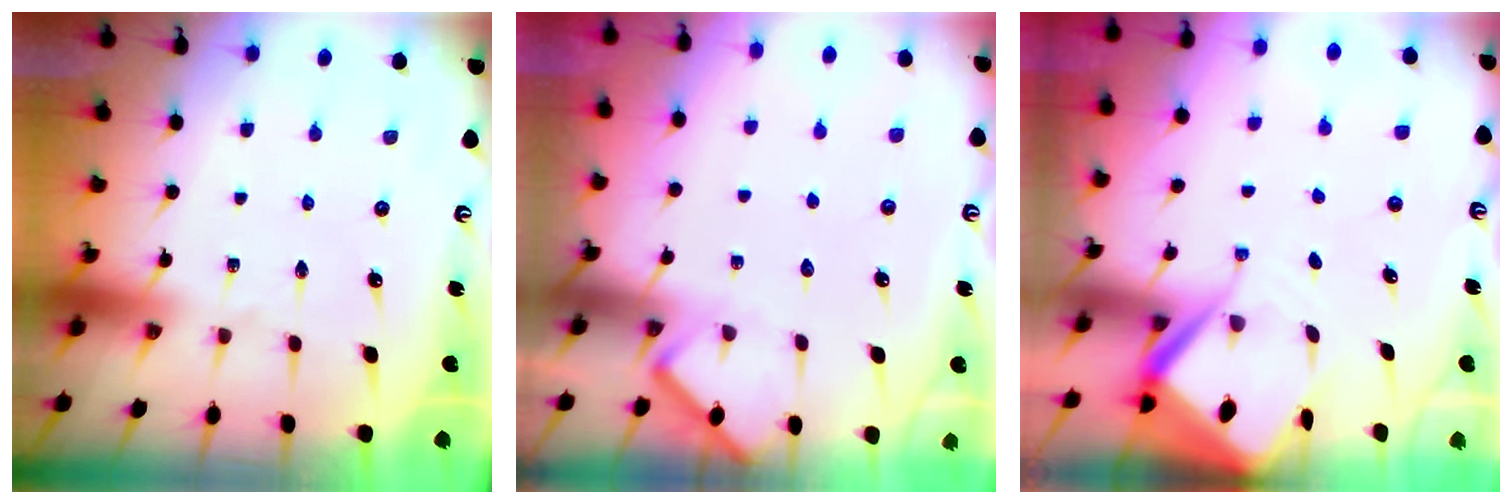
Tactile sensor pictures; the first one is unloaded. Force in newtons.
{"total": 5.2, "press": 5.2, "slide": 0.6}
{"total": 7.4, "press": 7.4, "slide": 0.7}